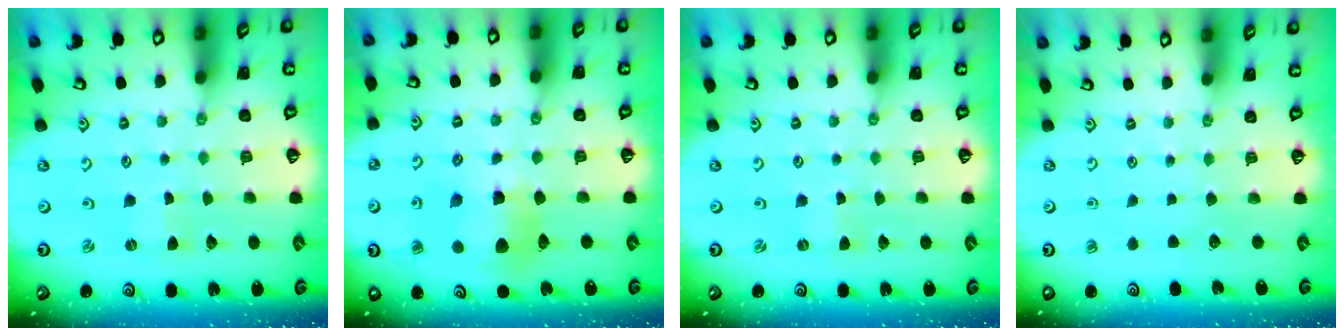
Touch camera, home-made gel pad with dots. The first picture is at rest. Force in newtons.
{"total": 11.2, "press": 11.1, "slide": 0.7}
{"total": 0.0}
{"total": 0.0}